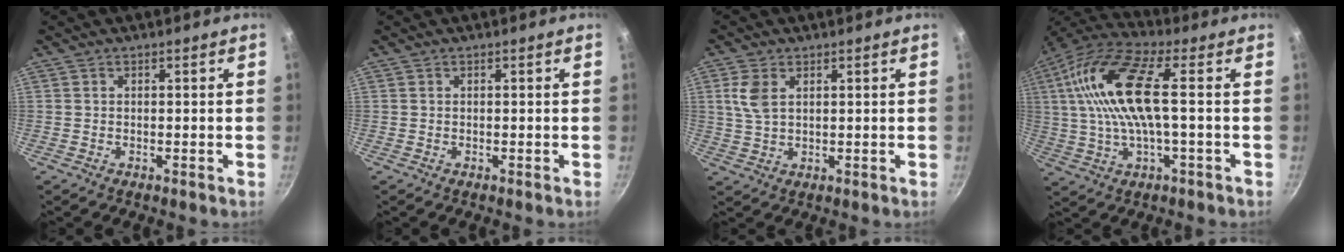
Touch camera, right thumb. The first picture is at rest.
{"total": 0.0}
{"total": 5.3, "force": [1.8, 3.2, 3.8], "torque": [-0.079, -0.003, 0.037]}
{"total": 17.3, "force": [1.9, 5.7, 16.2], "torque": [-0.323, 0.022, 0.027]}